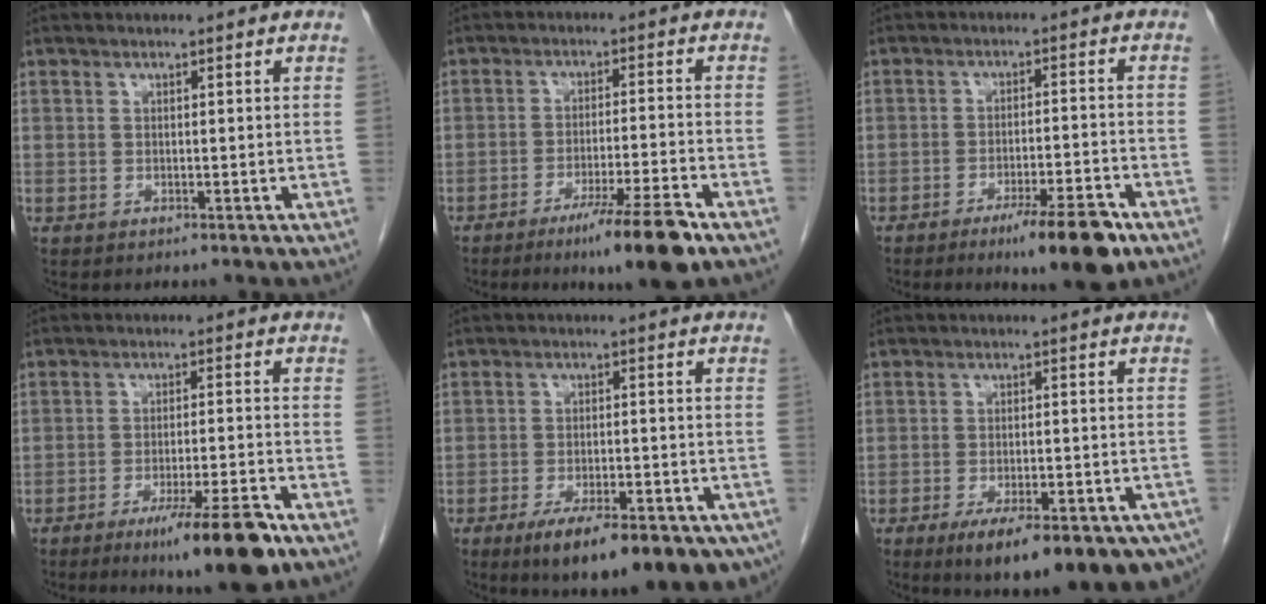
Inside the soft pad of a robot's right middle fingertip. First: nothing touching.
{"total": 9.4, "force": [-6.2, -0.5, 7.1], "torque": [-0.111, -0.025, -0.103]}
{"total": 8.9, "force": [-5.7, 0.9, 6.8], "torque": [-0.100, -0.012, -0.085]}
{"total": 10.2, "force": [-6.6, 0.4, 7.7], "torque": [-0.116, -0.021, -0.102]}
{"total": 16.3, "force": [-11.4, 5.2, 10.4], "torque": [-0.104, -0.001, -0.158]}
{"total": 17.4, "force": [-12.3, 5.5, 11.1], "torque": [-0.105, 0.000, -0.158]}